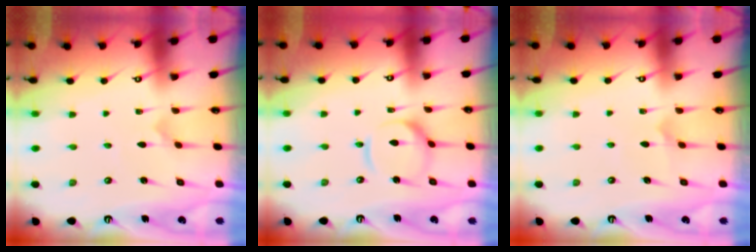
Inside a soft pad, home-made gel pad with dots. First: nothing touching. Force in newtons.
{"total": 8.4, "press": 8.4, "slide": 0.9}
{"total": 5.5, "press": 5.5, "slide": 0.5}